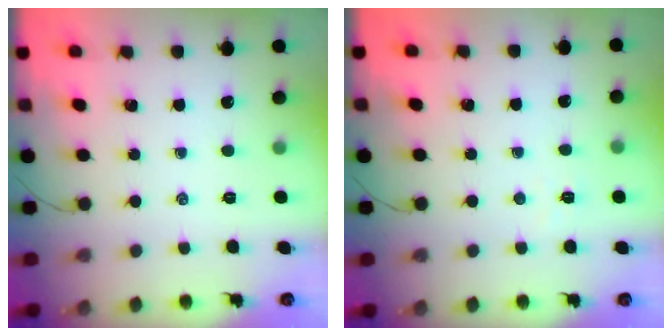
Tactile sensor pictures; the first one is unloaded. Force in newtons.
{"total": 1.8, "press": 1.7, "slide": 0.5}